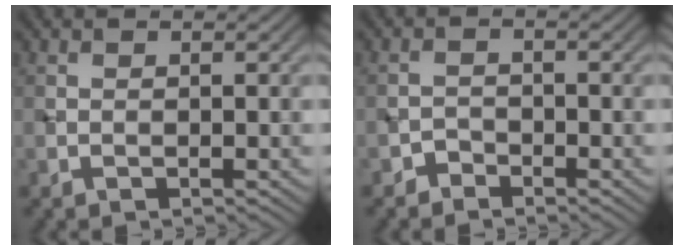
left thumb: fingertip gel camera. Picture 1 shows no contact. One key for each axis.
{"total": 1.5, "fx": -1.3, "fy": 0.8, "fz": 0.1, "tx": 0.003, "ty": 0.005, "tz": -0.028}